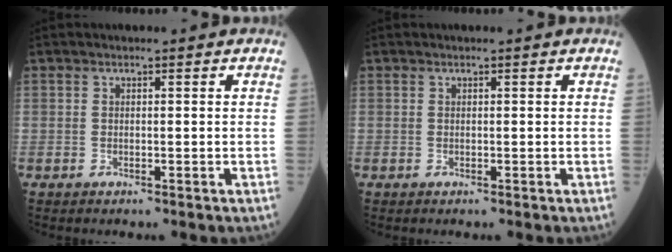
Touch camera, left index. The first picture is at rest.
{"total": 0.0}